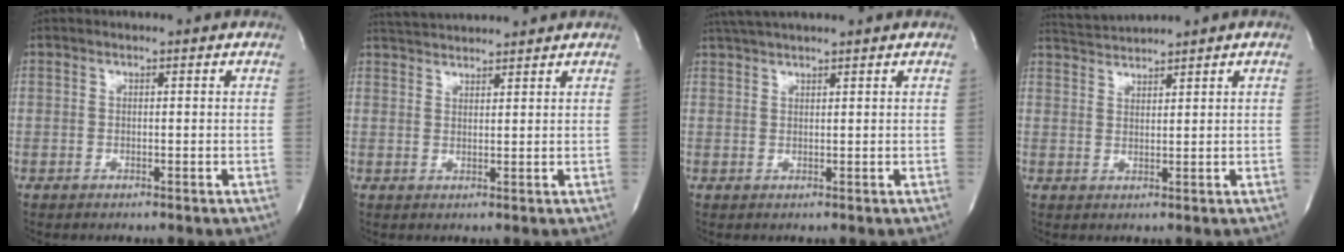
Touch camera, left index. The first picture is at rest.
{"total": 5.9, "force": [5.8, 0.1, 1.3], "torque": [-0.032, 0.029, 0.095]}
{"total": 5.5, "force": [4.8, -0.4, 2.6], "torque": [-0.047, 0.030, 0.081]}
{"total": 3.1, "force": [2.9, -1.1, -0.2], "torque": [-0.006, 0.003, 0.062]}